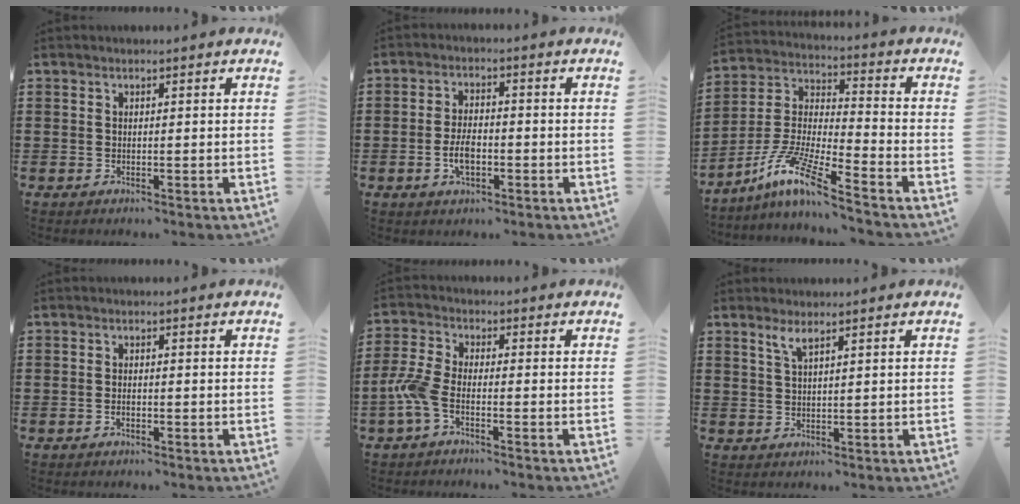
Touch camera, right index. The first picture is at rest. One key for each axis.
{"total": 4.5, "fx": -1.2, "fy": 2.3, "fz": 3.8, "tx": -0.081, "ty": 0.003, "tz": -0.024}
{"total": 10.7, "fx": -8.0, "fy": 0.4, "fz": 7.1, "tx": -0.163, "ty": -0.012, "tz": -0.163}
{"total": 1.0, "fx": -0.4, "fy": 0.5, "fz": 0.8, "tx": -0.017, "ty": -0.003, "tz": -0.006}
{"total": 5.3, "fx": -2.1, "fy": 2.1, "fz": 4.4, "tx": -0.119, "ty": -0.011, "tz": -0.047}
{"total": 2.3, "fx": 1.6, "fy": -0.1, "fz": 1.6, "tx": -0.031, "ty": 0.001, "tz": 0.029}